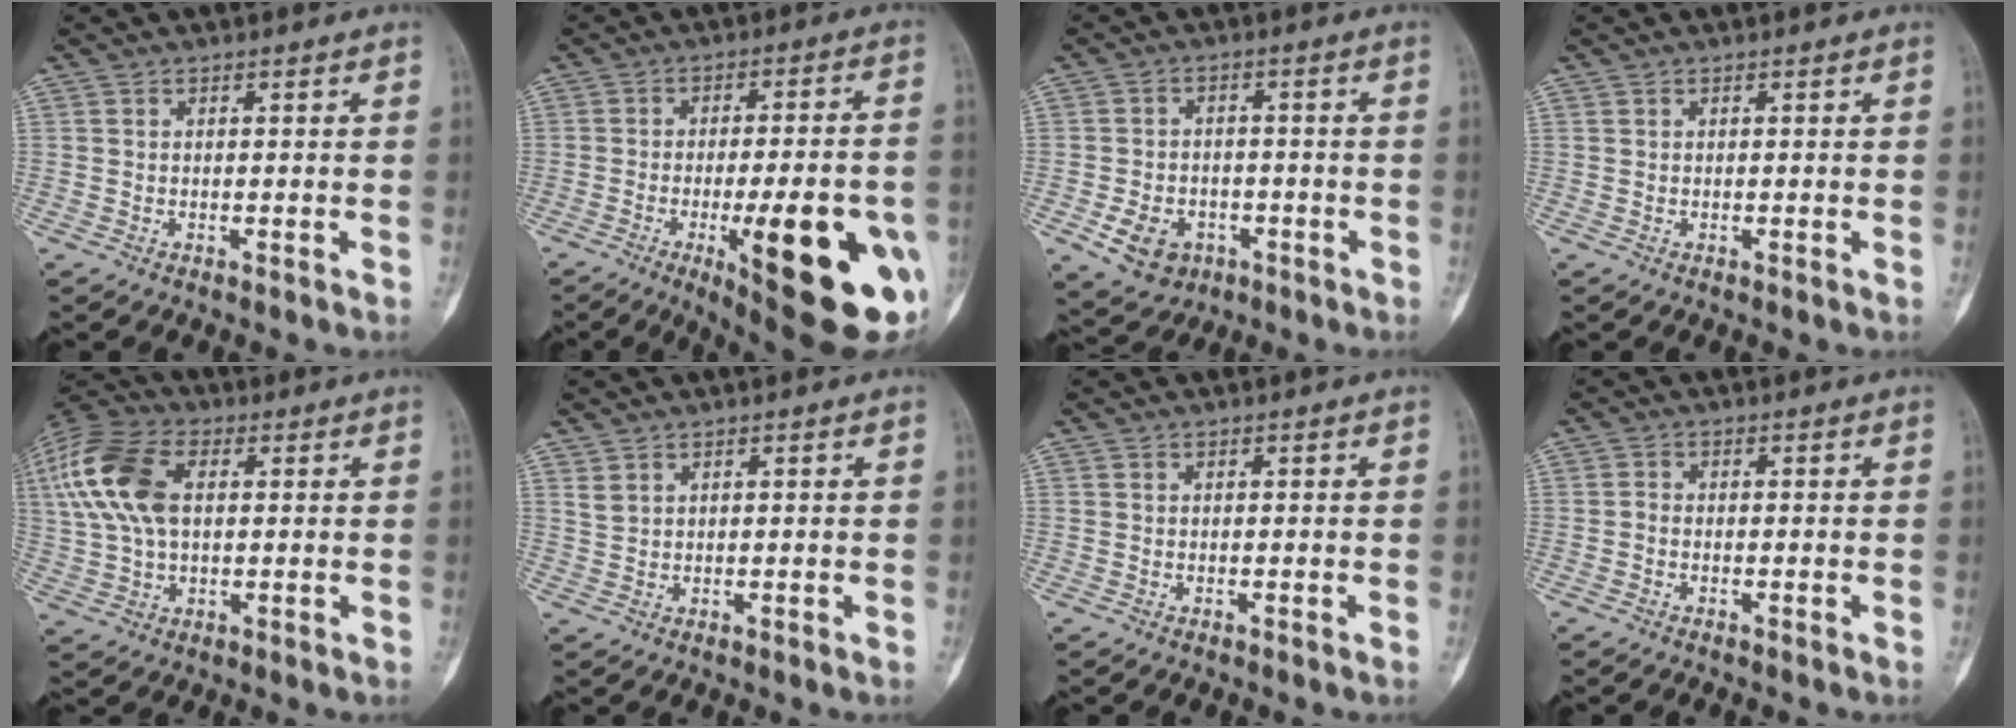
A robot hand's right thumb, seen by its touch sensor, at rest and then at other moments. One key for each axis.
{"total": 23.9, "fx": -7.8, "fy": 6.5, "fz": 21.6, "tx": -0.233, "ty": 0.001, "tz": -0.089}
{"total": 7.8, "fx": -3.2, "fy": 6.0, "fz": 3.9, "tx": -0.055, "ty": 0.021, "tz": -0.043}
{"total": 0.0}
{"total": 16.8, "fx": 3.7, "fy": 9.9, "fz": 13.1, "tx": -0.292, "ty": 0.016, "tz": 0.063}
{"total": 1.6, "fx": 1.2, "fy": 0.8, "fz": 0.6, "tx": -0.010, "ty": -0.002, "tz": 0.029}
{"total": 0.0}
{"total": 0.9, "fx": -0.4, "fy": 0.6, "fz": 0.5, "tx": -0.008, "ty": 0.001, "tz": -0.013}